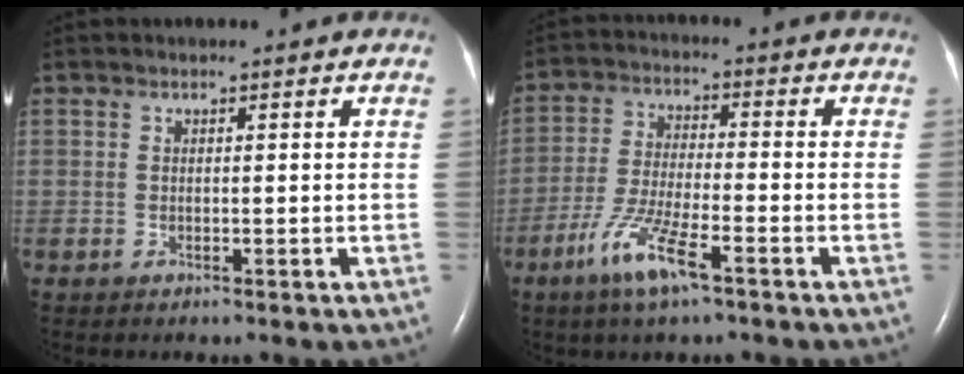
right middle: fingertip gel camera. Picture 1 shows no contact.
{"total": 8.5, "force": [-4.9, 1.0, 6.9], "torque": [-0.142, -0.013, -0.094]}